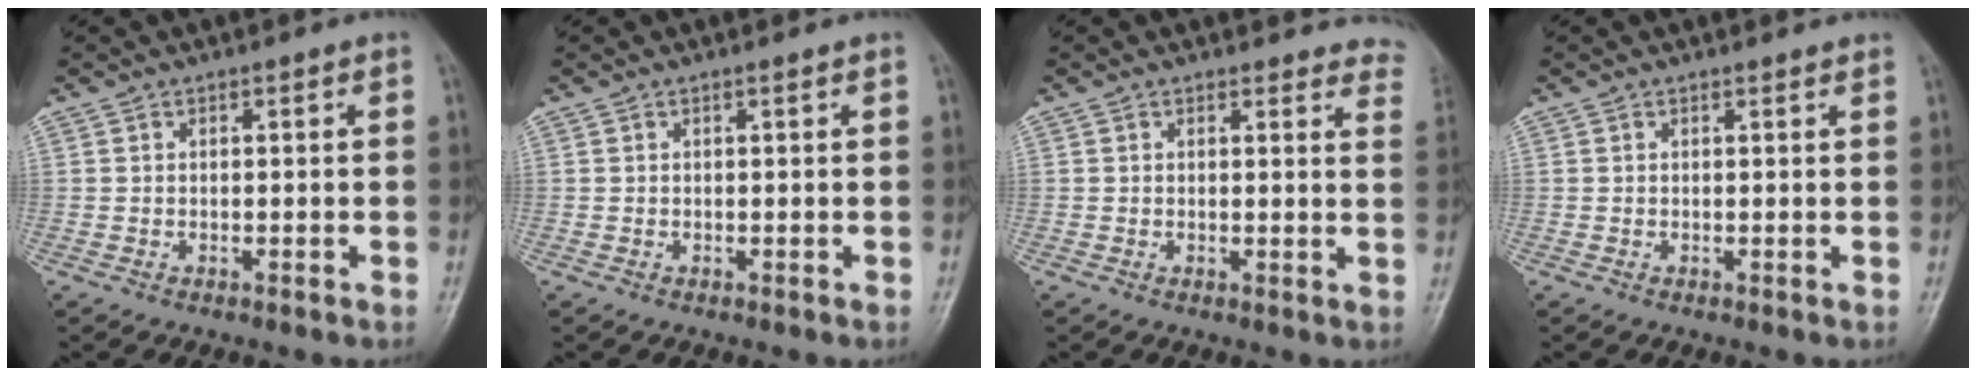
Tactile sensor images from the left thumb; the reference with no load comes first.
{"total": 0.0}
{"total": 9.1, "force": [8.7, 2.5, 0.6], "torque": [0.045, -0.050, 0.058]}
{"total": 0.7, "force": [0.7, 0.1, 0.2], "torque": [-0.004, -0.002, 0.008]}